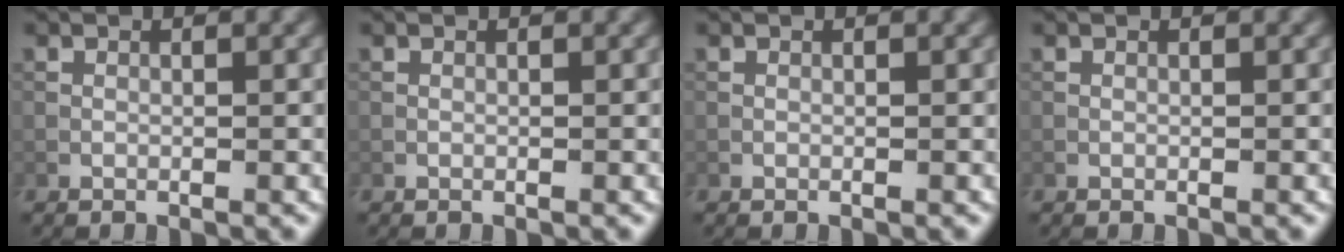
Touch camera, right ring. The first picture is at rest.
{"total": 0.0}
{"total": 0.0}
{"total": 0.0}